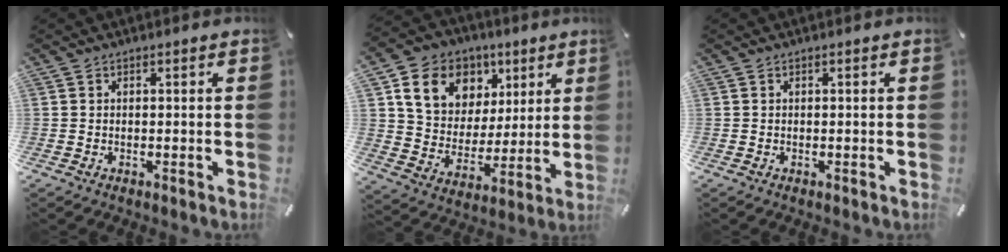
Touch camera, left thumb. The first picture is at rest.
{"total": 14.6, "force": [7.0, 11.6, 5.4], "torque": [-0.099, -0.022, 0.136]}
{"total": 0.0}